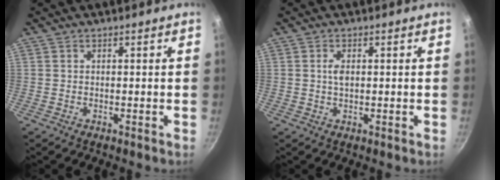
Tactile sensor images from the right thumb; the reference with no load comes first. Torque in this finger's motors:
{"motor_torque": [0.52, 0.48, 0.31, -0.04, 0.07]}